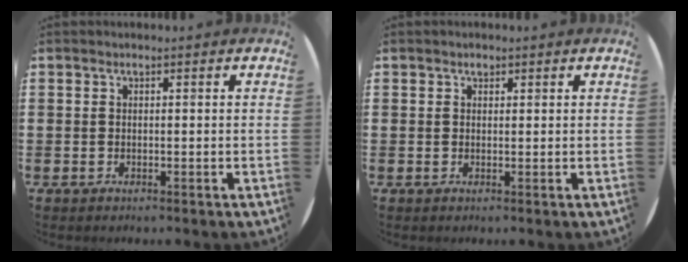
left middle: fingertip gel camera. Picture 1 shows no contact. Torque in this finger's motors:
{"motor_torque": [0.04, 0.03, 0.01, -0.01]}